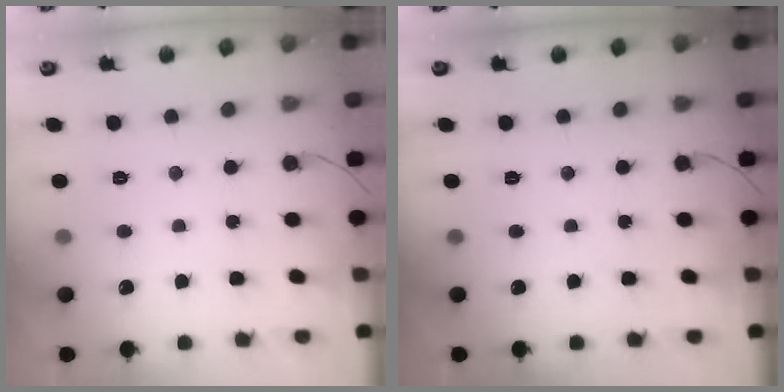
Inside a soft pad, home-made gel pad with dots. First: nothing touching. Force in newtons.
{"total": 0.0}